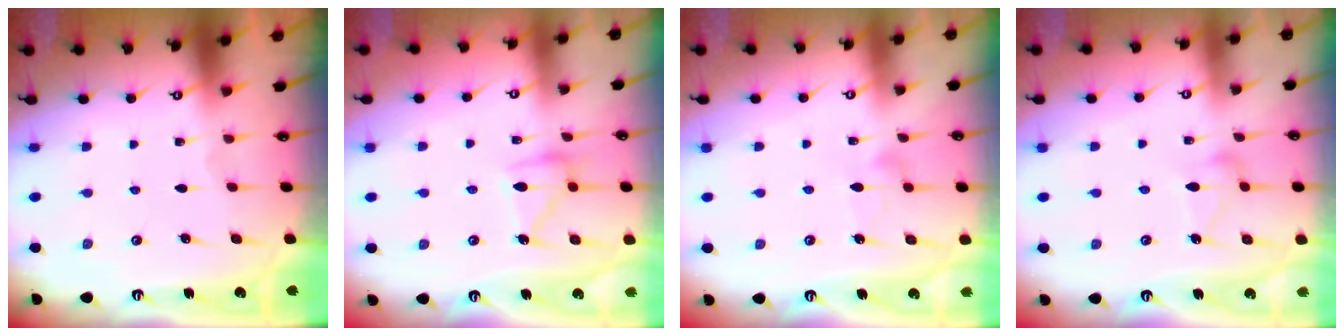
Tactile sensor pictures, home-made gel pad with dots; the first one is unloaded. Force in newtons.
{"total": 12.3, "press": 12.3, "slide": 0.8}
{"total": 6.2, "press": 6.2, "slide": 0.4}
{"total": 9.1, "press": 9.1, "slide": 0.1}